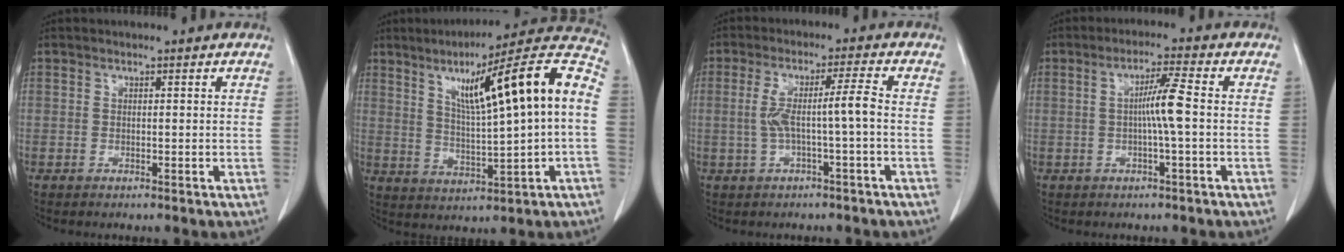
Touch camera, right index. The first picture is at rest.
{"total": 18.7, "force": [3.4, 0.9, 18.3], "torque": [-0.262, 0.034, 0.048]}
{"total": 5.8, "force": [-0.7, -0.3, 5.7], "torque": [-0.114, 0.020, -0.008]}
{"total": 5.0, "force": [-0.3, -0.5, 4.9], "torque": [-0.086, 0.007, -0.005]}